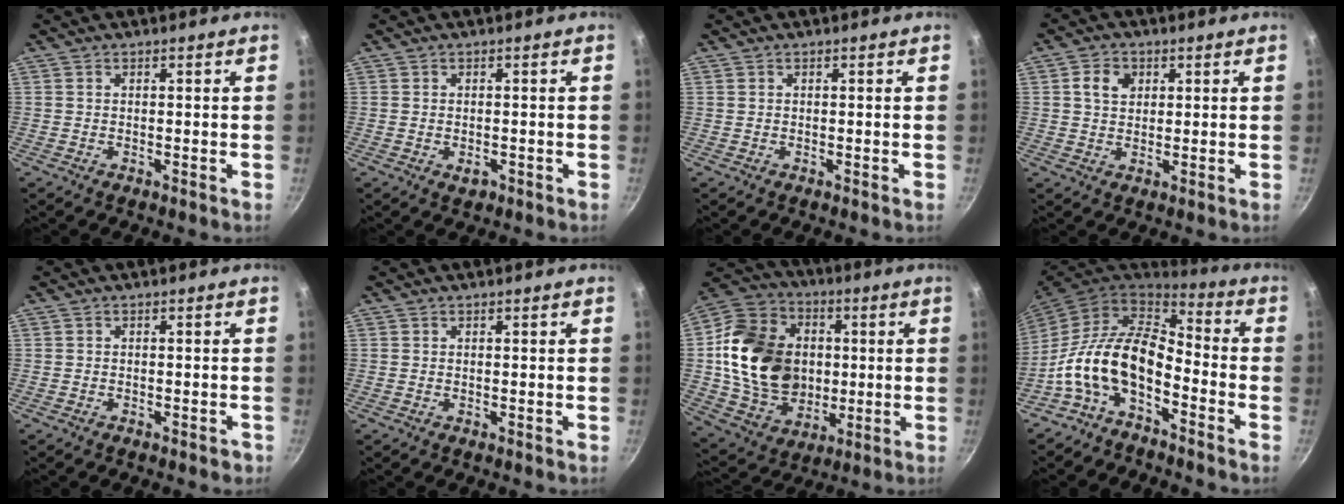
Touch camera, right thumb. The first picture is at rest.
{"total": 2.0, "force": [-0.7, 1.3, 1.2], "torque": [-0.017, 0.001, -0.010]}
{"total": 0.0}
{"total": 4.7, "force": [1.4, 3.6, 2.7], "torque": [-0.031, 0.003, 0.023]}
{"total": 1.4, "force": [-0.9, 0.7, 0.7], "torque": [-0.010, 0.015, -0.004]}
{"total": 0.0}
{"total": 22.5, "force": [1.3, 17.9, 13.6], "torque": [-0.215, 0.012, 0.030]}
{"total": 15.0, "force": [-5.1, 8.2, 11.4], "torque": [-0.204, 0.052, -0.110]}